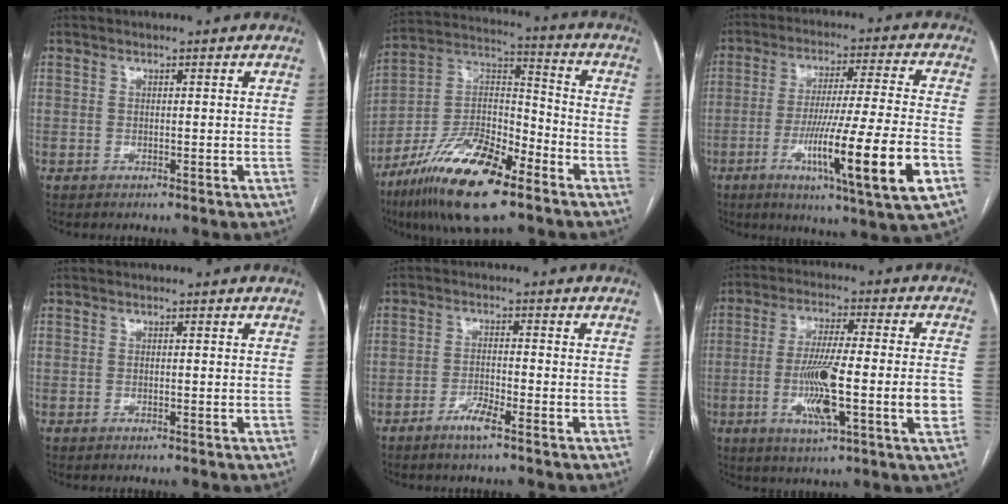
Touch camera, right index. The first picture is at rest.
{"total": 20.7, "force": [-13.3, 6.5, 14.5], "torque": [-0.289, 0.002, -0.240]}
{"total": 18.4, "force": [-6.6, -0.6, 17.1], "torque": [-0.282, -0.025, -0.107]}
{"total": 0.0}
{"total": 3.5, "force": [-2.4, 0.1, 2.5], "torque": [-0.050, -0.003, -0.048]}
{"total": 14.2, "force": [-3.0, 0.8, 13.9], "torque": [-0.248, -0.004, -0.051]}